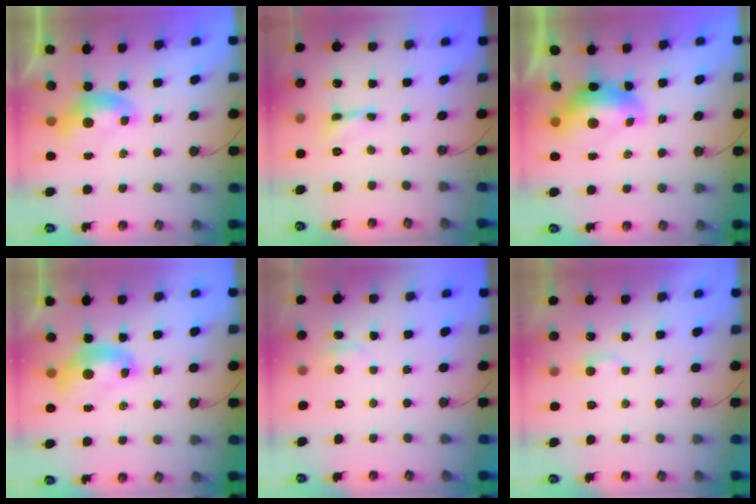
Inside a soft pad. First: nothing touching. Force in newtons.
{"total": 0.5, "press": 0.5, "slide": 0.2}
{"total": 2.6, "press": 2.5, "slide": 0.7}
{"total": 1.9, "press": 1.9, "slide": 0.1}
{"total": 2.5, "press": 2.5, "slide": 0.6}
{"total": 2.4, "press": 2.4, "slide": 0.4}